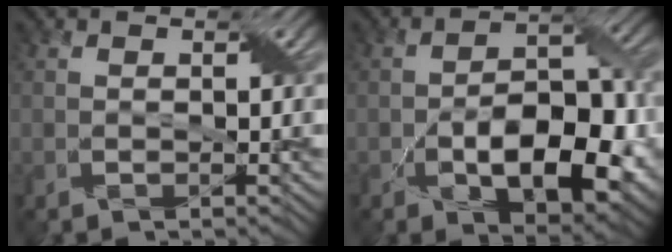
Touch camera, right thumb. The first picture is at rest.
{"total": 11.5, "force": [-4.0, 5.9, 9.0], "torque": [-0.139, -0.007, -0.062]}